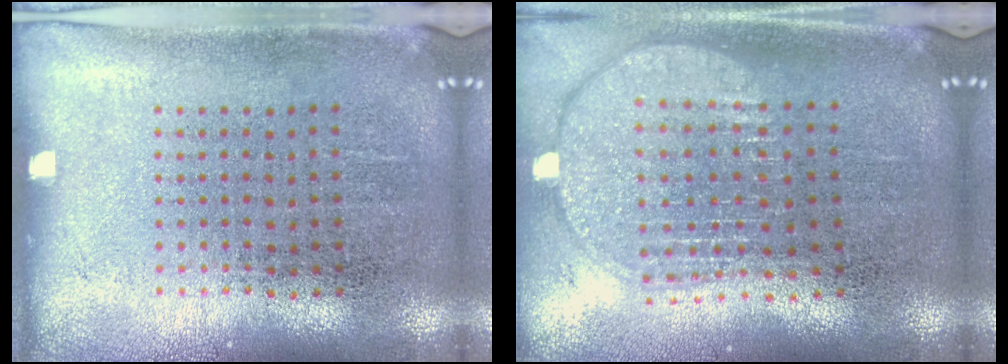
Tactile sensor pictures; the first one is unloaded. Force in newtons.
{"total": 1.9, "press": 1.7, "slide": 1.0}